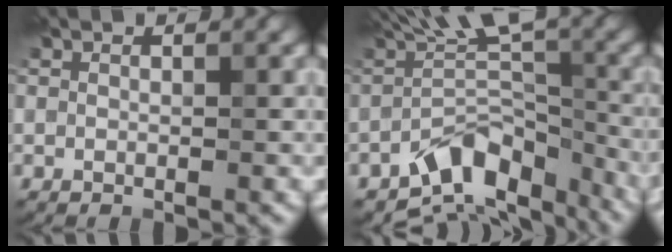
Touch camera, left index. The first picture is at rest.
{"total": 7.4, "force": [-4.5, 3.4, 4.8], "torque": [-0.054, 0.008, -0.082]}